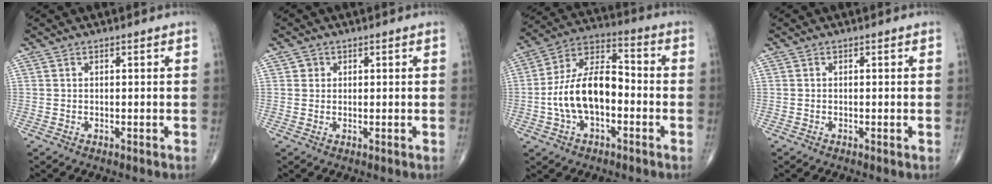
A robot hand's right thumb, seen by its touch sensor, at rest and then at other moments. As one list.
[{"total": 1.4, "force": [0.4, 1.3, 0.2], "torque": [0.006, 0.000, 0.003]}, {"total": 14.8, "force": [-2.6, 8.3, 12.0], "torque": [-0.219, 0.046, -0.053]}, {"total": 0.0}]